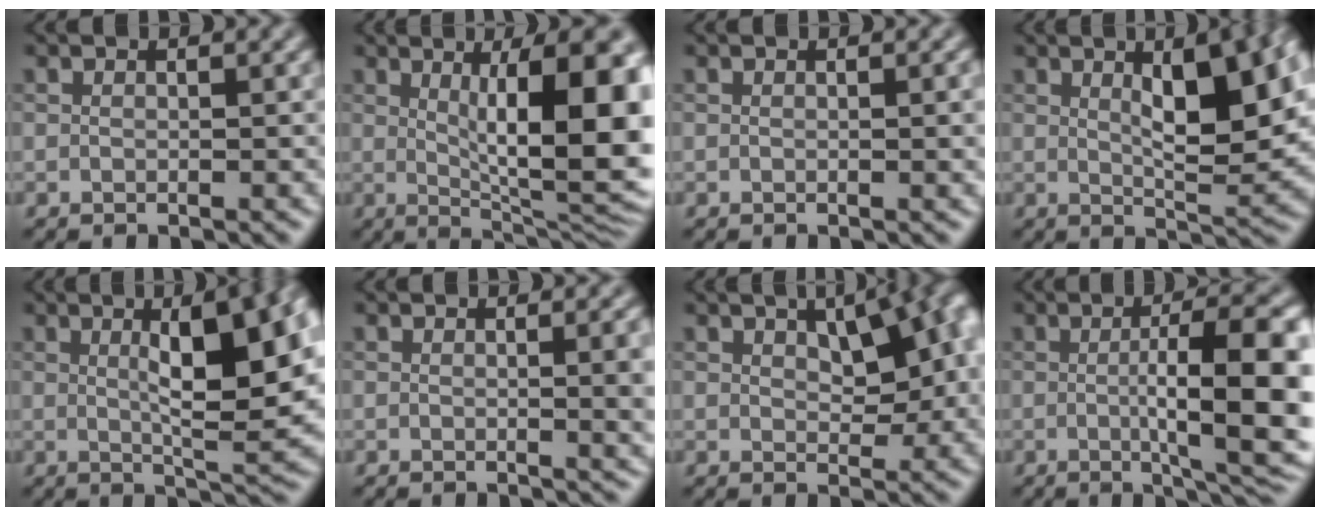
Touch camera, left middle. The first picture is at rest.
{"total": 12.1, "force": [1.8, 3.3, 11.5], "torque": [-0.146, -0.006, 0.034]}
{"total": 1.3, "force": [0.1, 0.3, 1.3], "torque": [-0.014, 0.001, -0.001]}
{"total": 10.0, "force": [2.4, 3.1, 9.2], "torque": [-0.130, 0.005, 0.040]}
{"total": 10.8, "force": [2.1, 3.0, 10.2], "torque": [-0.137, 0.004, 0.035]}
{"total": 3.9, "force": [0.2, 1.2, 3.6], "torque": [-0.037, 0.004, 0.000]}
{"total": 8.2, "force": [2.4, 4.2, 6.6], "torque": [-0.071, 0.015, 0.035]}
{"total": 10.2, "force": [-0.4, 2.5, 9.9], "torque": [-0.130, -0.007, -0.001]}